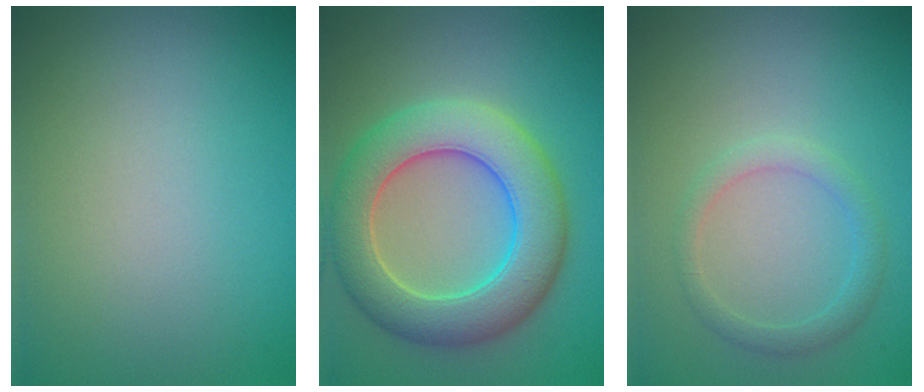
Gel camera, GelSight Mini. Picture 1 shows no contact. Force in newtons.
{"total": 8.2, "press": 8.2, "slide": 0.5}
{"total": 1.9, "press": 1.9, "slide": 0.1}